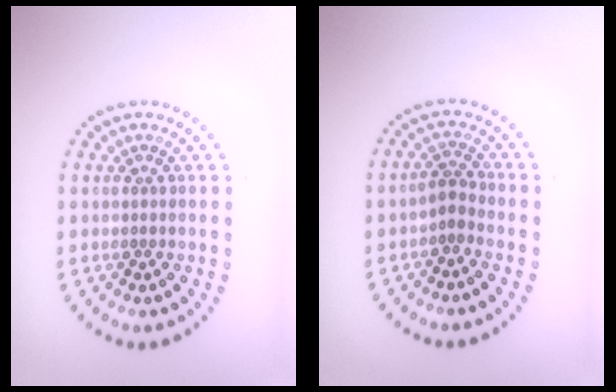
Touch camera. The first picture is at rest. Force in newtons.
{"total": 1.6, "press": 1.2, "slide": 1.0}